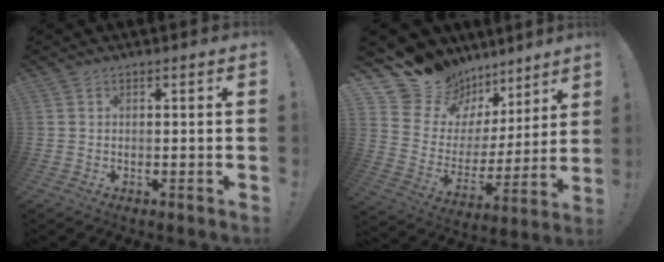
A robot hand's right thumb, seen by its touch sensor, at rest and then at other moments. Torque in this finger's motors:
{"motor_torque": [-0.24, 1.94, -0.10, 0.26, 0.01]}